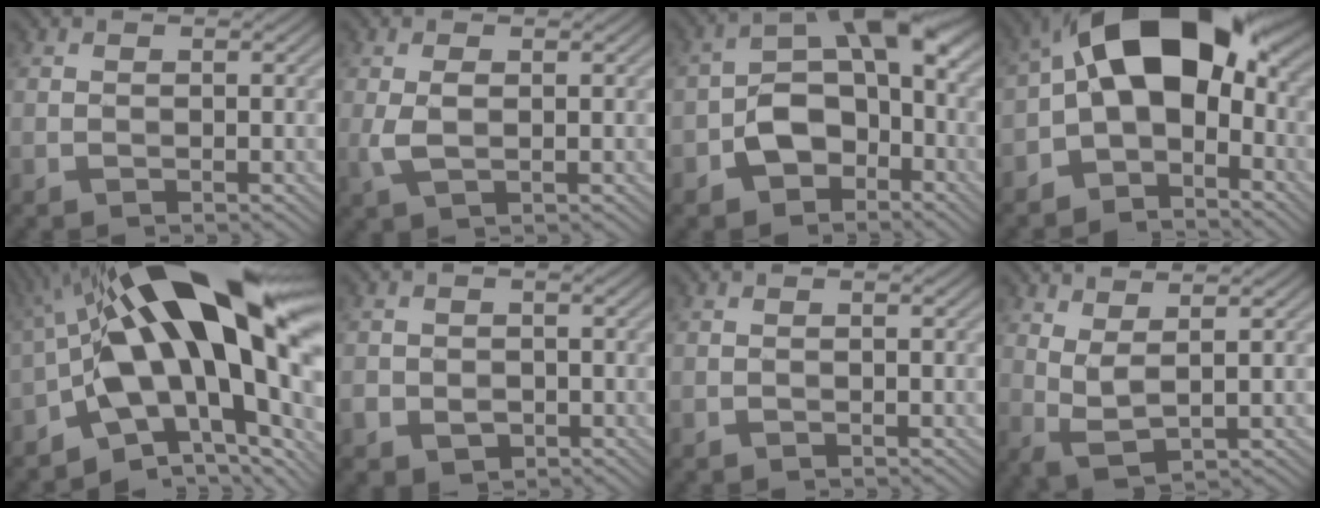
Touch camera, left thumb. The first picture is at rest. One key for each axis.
{"total": 2.5, "fx": 0.2, "fy": 1.1, "fz": 2.3, "tx": -0.056, "ty": -0.003, "tz": 0.005}
{"total": 8.5, "fx": -3.1, "fy": 5.3, "fz": 5.8, "tx": -0.089, "ty": 0.006, "tz": -0.072}
{"total": 14.8, "fx": -0.9, "fy": 8.8, "fz": 11.8, "tx": -0.177, "ty": 0.025, "tz": -0.037}
{"total": 20.5, "fx": 1.2, "fy": 9.1, "fz": 18.3, "tx": -0.300, "ty": 0.021, "tz": 0.008}
{"total": 2.9, "fx": -1.1, "fy": 2.4, "fz": 1.2, "tx": -0.024, "ty": -0.009, "tz": -0.019}
{"total": 0.0}
{"total": 3.6, "fx": 1.8, "fy": 0.7, "fz": 3.0, "tx": -0.078, "ty": -0.004, "tz": 0.043}